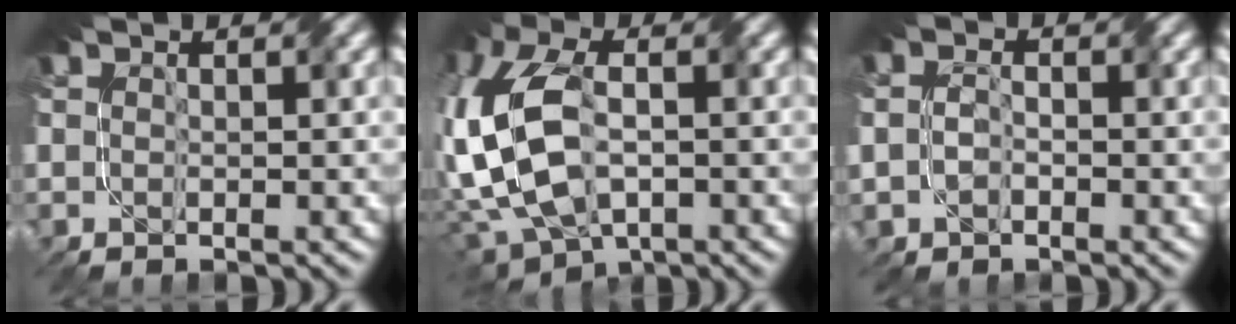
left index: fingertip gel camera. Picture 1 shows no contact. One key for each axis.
{"total": 11.2, "fx": -2.3, "fy": 6.7, "fz": 8.7, "tx": -0.215, "ty": -0.012, "tz": -0.041}
{"total": 2.0, "fx": -0.4, "fy": 1.6, "fz": 1.1, "tx": -0.021, "ty": -0.004, "tz": -0.004}